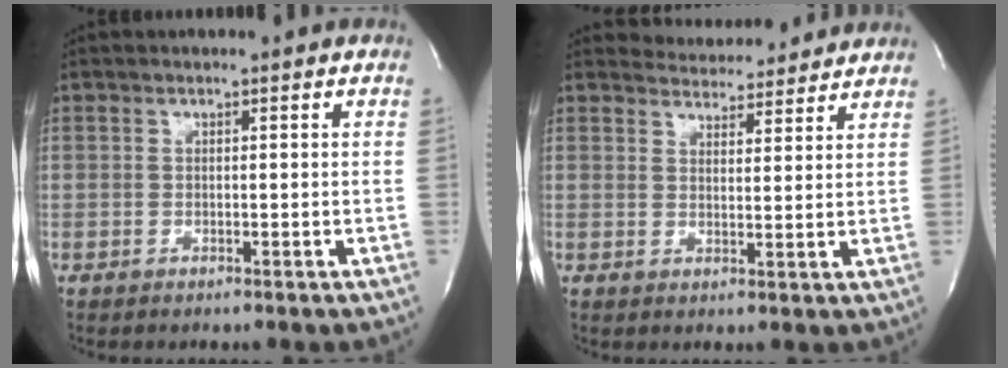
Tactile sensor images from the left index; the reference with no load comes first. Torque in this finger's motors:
{"motor_torque": [1.01, -1.08, 0.02, -0.01]}